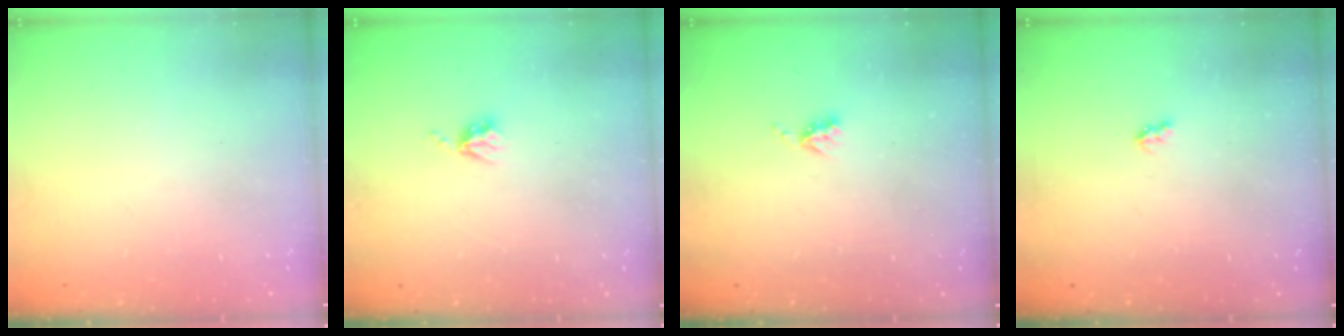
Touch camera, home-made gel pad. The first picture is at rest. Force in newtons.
{"total": 3.8, "press": 3.7, "slide": 0.5}
{"total": 4.0, "press": 3.9, "slide": 0.6}
{"total": 2.6, "press": 2.6, "slide": 0.4}